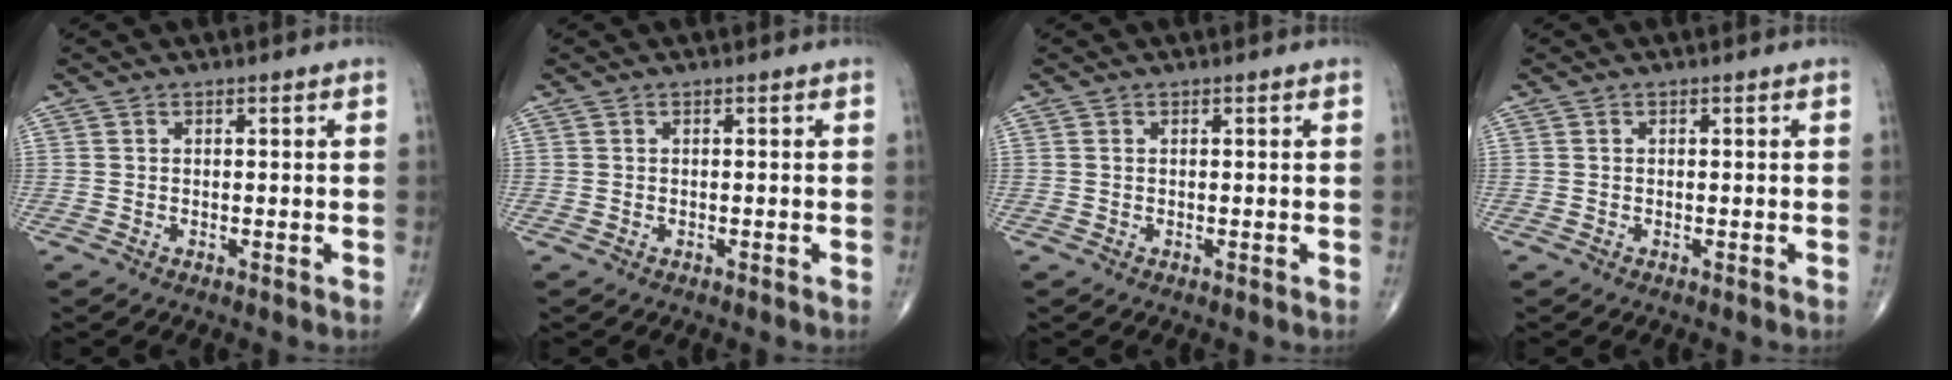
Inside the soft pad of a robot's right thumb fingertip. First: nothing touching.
{"total": 0.0}
{"total": 0.0}
{"total": 0.0}